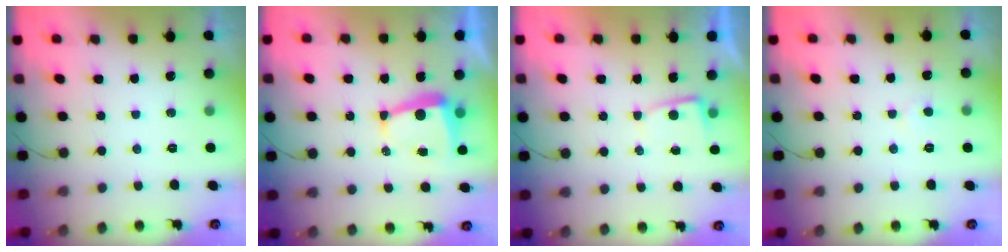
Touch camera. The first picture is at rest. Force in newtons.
{"total": 6.0, "press": 6.0, "slide": 0.4}
{"total": 2.2, "press": 2.2, "slide": 0.4}
{"total": 4.1, "press": 4.0, "slide": 0.2}